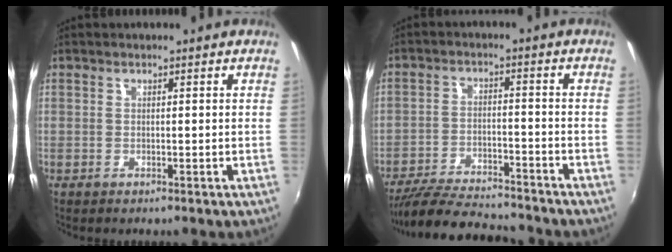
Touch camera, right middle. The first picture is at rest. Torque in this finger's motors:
{"motor_torque": [1.09, -1.05, 0.43, 0.17]}